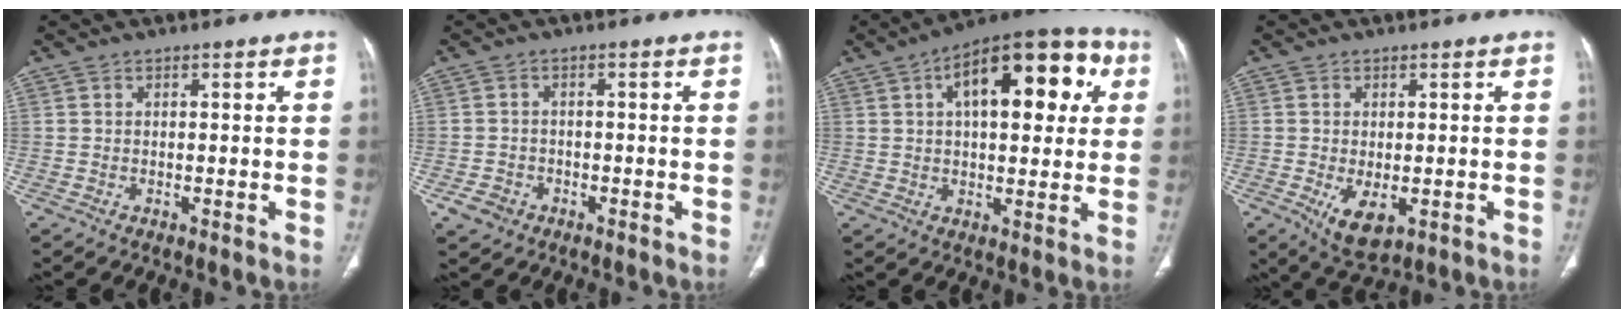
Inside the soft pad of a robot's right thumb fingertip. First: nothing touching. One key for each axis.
{"total": 3.6, "fx": -1.8, "fy": 2.8, "fz": 1.2, "tx": -0.018, "ty": 0.013, "tz": -0.025}
{"total": 20.3, "fx": 6.2, "fy": 9.7, "fz": 16.8, "tx": -0.203, "ty": 0.025, "tz": 0.082}
{"total": 6.2, "fx": -1.7, "fy": 3.3, "fz": 5.0, "tx": -0.084, "ty": -0.013, "tz": -0.014}